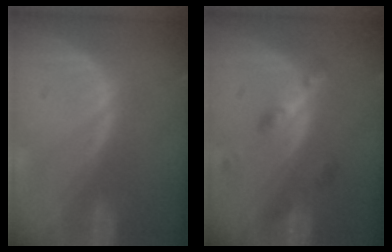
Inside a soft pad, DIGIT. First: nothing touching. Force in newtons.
{"total": 4.7, "press": 4.2, "slide": 2.0}